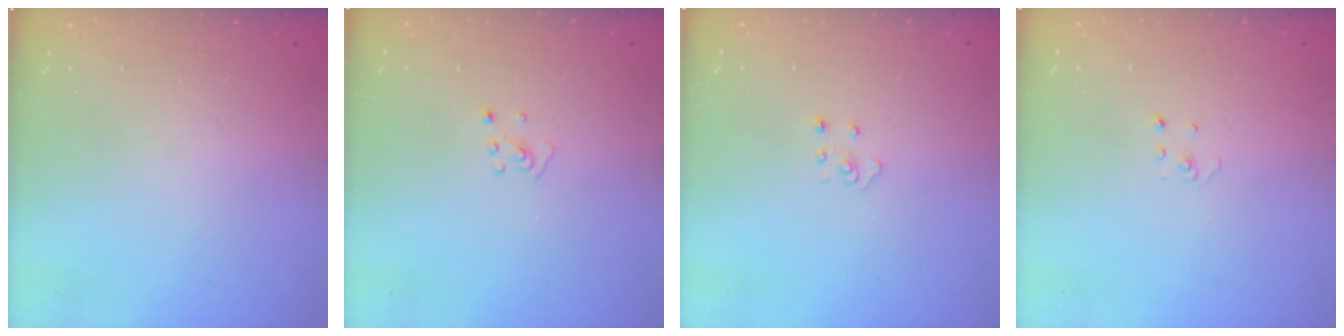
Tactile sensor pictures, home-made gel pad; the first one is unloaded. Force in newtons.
{"total": 3.9, "press": 3.9, "slide": 0.4}
{"total": 3.1, "press": 3.1, "slide": 0.2}
{"total": 1.5, "press": 1.5, "slide": 0.1}